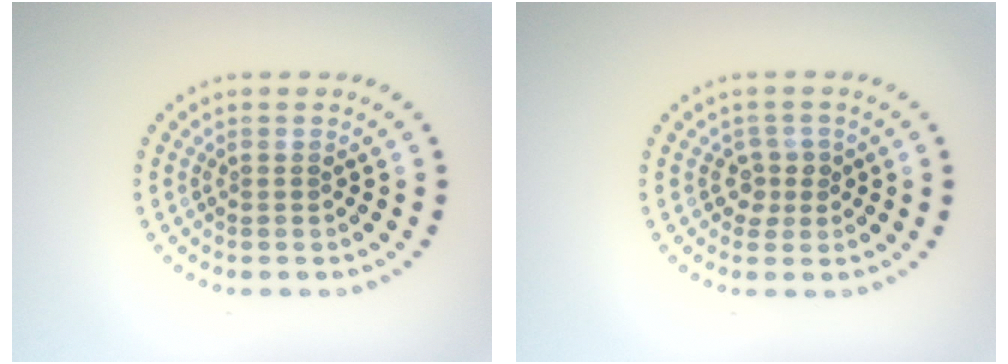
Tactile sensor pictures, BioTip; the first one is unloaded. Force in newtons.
{"total": 1.3, "press": 1.2, "slide": 0.6}